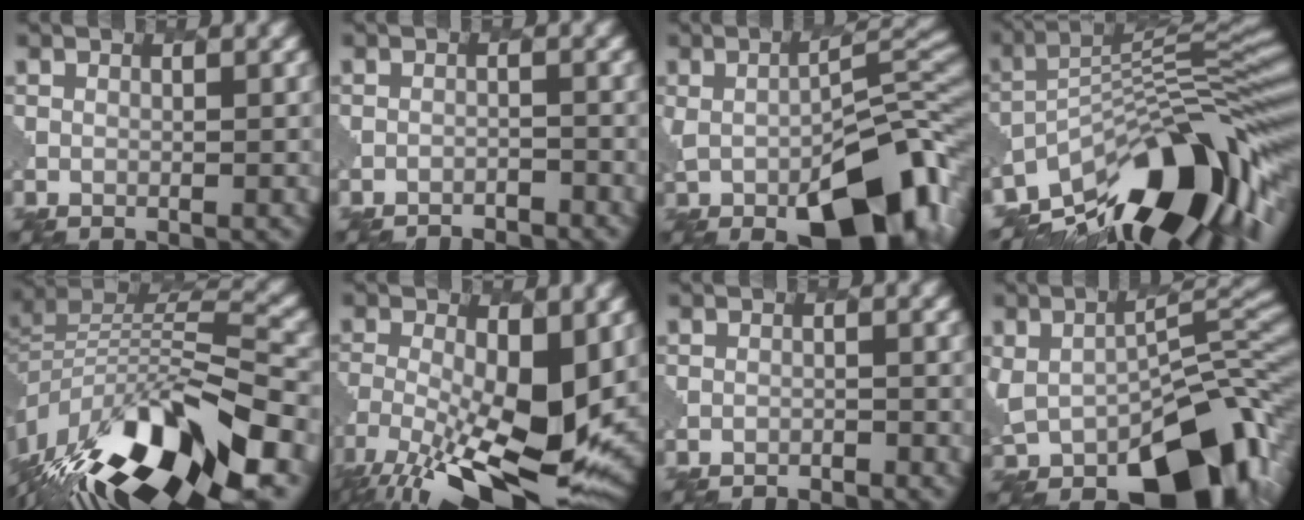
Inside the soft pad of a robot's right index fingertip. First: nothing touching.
{"total": 2.5, "force": [-2.5, 0.1, 0.1], "torque": [0.003, 0.002, -0.037]}
{"total": 12.6, "force": [-4.2, 5.7, 10.5], "torque": [-0.154, -0.022, -0.057]}
{"total": 14.7, "force": [-8.0, 4.6, 11.5], "torque": [-0.191, 0.023, -0.152]}
{"total": 15.0, "force": [-8.6, 5.7, 10.9], "torque": [-0.217, 0.014, -0.157]}
{"total": 12.8, "force": [-4.2, 4.9, 11.1], "torque": [-0.214, -0.027, -0.076]}
{"total": 1.9, "force": [-1.9, 0.1, 0.0], "torque": [0.005, 0.005, -0.028]}
{"total": 11.9, "force": [-4.6, 6.5, 8.8], "torque": [-0.134, -0.022, -0.072]}